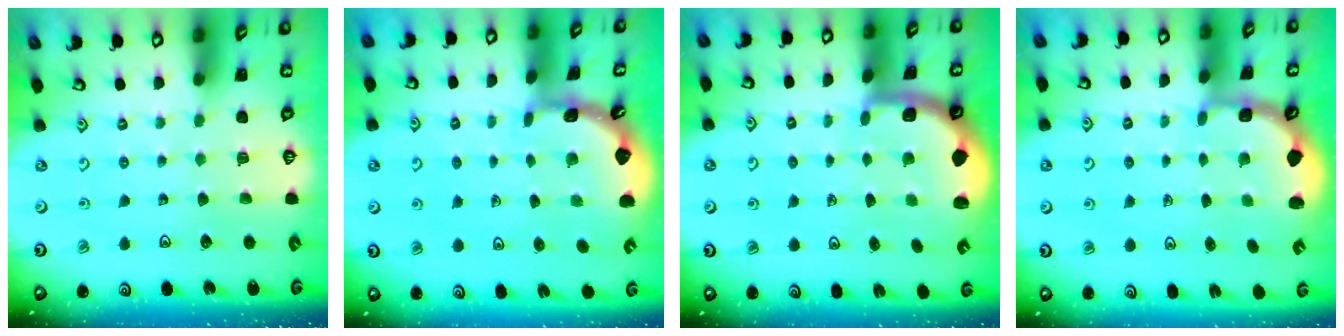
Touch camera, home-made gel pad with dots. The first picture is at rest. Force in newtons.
{"total": 1.6, "press": 1.6, "slide": 0.1}
{"total": 1.7, "press": 1.7, "slide": 0.3}
{"total": 2.5, "press": 2.2, "slide": 1.2}